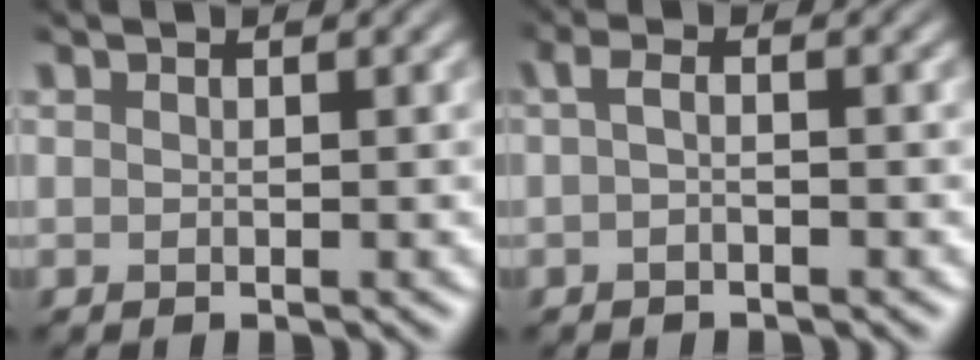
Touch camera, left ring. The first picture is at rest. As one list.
[{"total": 1.4, "force": [-0.2, 0.3, 1.3], "torque": [-0.028, -0.003, -0.006]}]